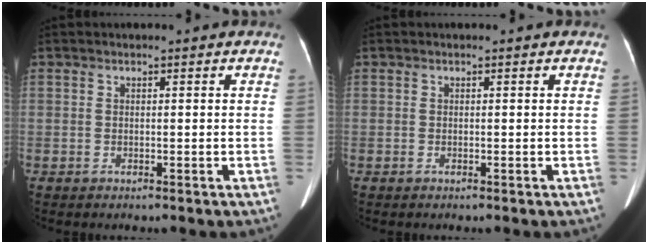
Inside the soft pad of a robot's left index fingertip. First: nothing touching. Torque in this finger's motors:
{"motor_torque": [0.13, 0.13, 0.00, 0.00]}